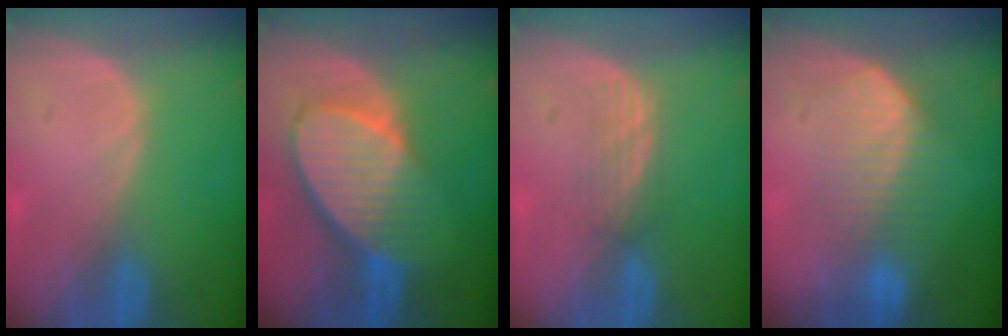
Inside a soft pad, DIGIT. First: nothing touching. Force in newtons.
{"total": 9.7, "press": 8.6, "slide": 4.6}
{"total": 2.9, "press": 2.6, "slide": 1.2}
{"total": 6.8, "press": 6.7, "slide": 1.4}